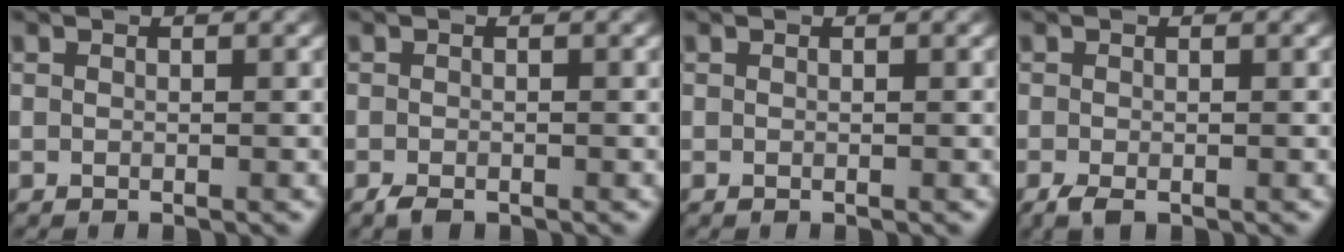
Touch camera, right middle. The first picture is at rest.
{"total": 1.2, "force": [-0.9, 0.4, 0.6], "torque": [-0.012, -0.004, -0.018]}
{"total": 0.0}
{"total": 1.4, "force": [-0.9, 0.5, 1.0], "torque": [-0.023, -0.007, -0.017]}